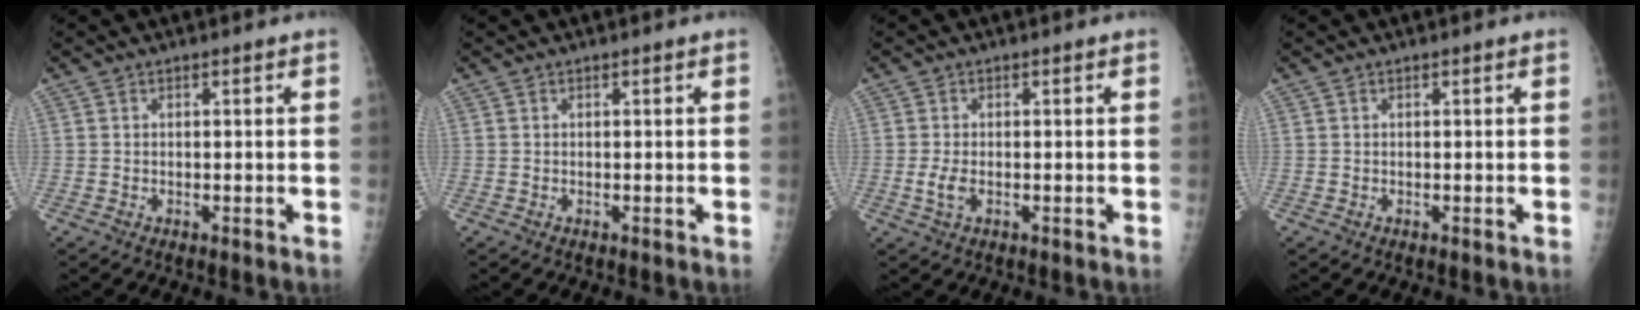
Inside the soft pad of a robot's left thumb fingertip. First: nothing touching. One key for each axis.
{"total": 0.0}
{"total": 2.5, "fx": -0.5, "fy": 1.3, "fz": 2.1, "tx": -0.046, "ty": -0.004, "tz": -0.009}
{"total": 0.0}